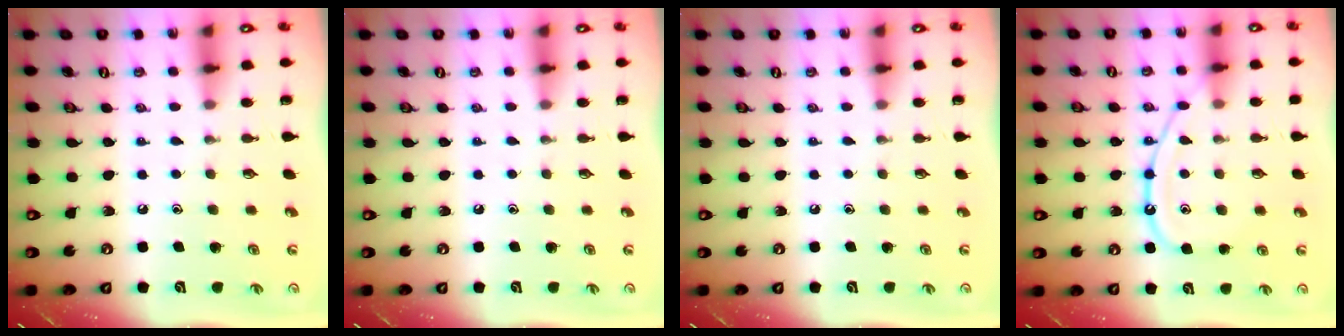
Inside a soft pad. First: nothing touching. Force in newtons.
{"total": 0.0}
{"total": 0.0}
{"total": 12.3, "press": 12.3, "slide": 1.1}